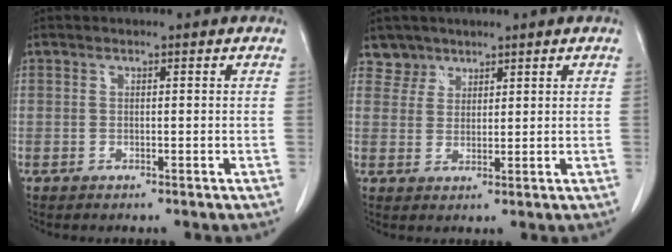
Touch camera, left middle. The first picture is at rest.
{"total": 3.0, "force": [2.4, 1.7, -0.6], "torque": [0.019, 0.002, 0.041]}